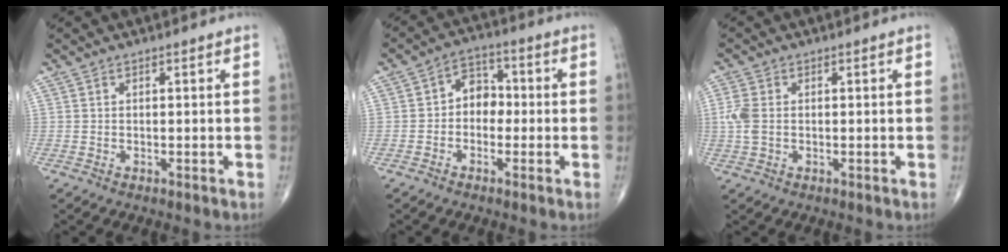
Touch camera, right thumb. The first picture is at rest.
{"total": 5.7, "force": [-0.8, 4.4, 3.4], "torque": [-0.023, 0.025, -0.030]}
{"total": 4.1, "force": [0.0, 2.7, 3.1], "torque": [-0.091, 0.004, -0.002]}